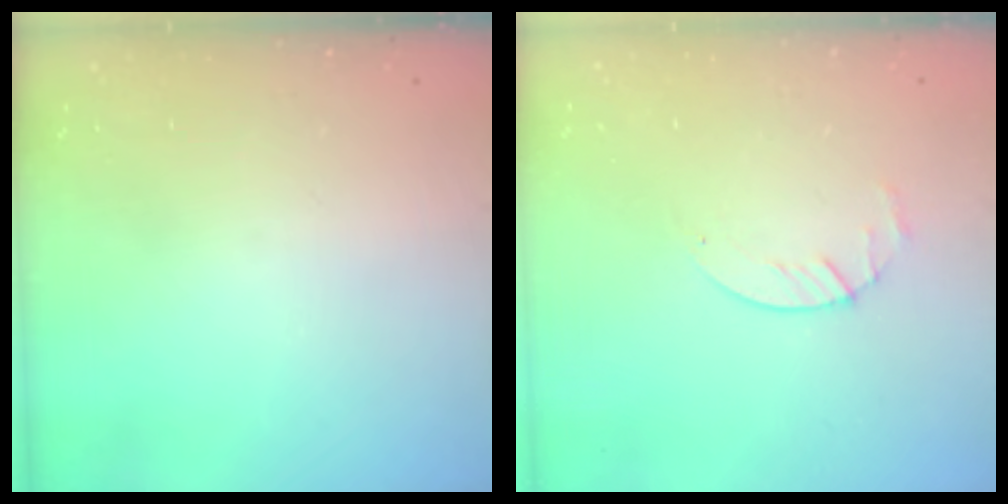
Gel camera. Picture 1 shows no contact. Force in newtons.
{"total": 2.9, "press": 2.9, "slide": 0.4}